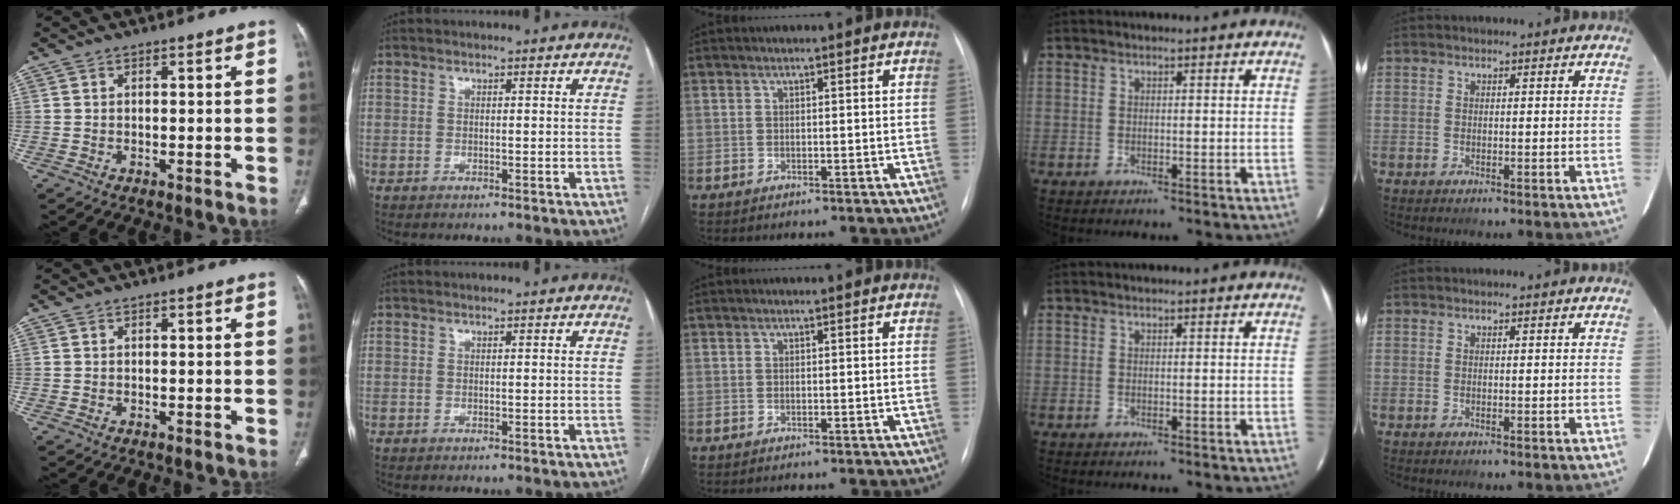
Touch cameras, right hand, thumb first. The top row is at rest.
{}